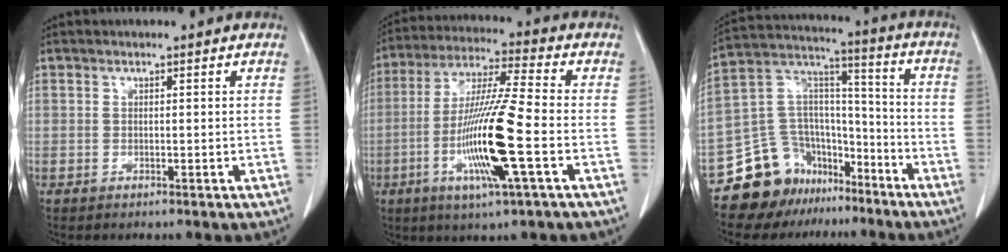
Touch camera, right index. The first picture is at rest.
{"total": 14.6, "force": [-4.0, 0.0, 14.1], "torque": [-0.281, -0.014, -0.077]}
{"total": 16.8, "force": [-12.4, 10.3, 4.6], "torque": [-0.091, 0.092, -0.214]}